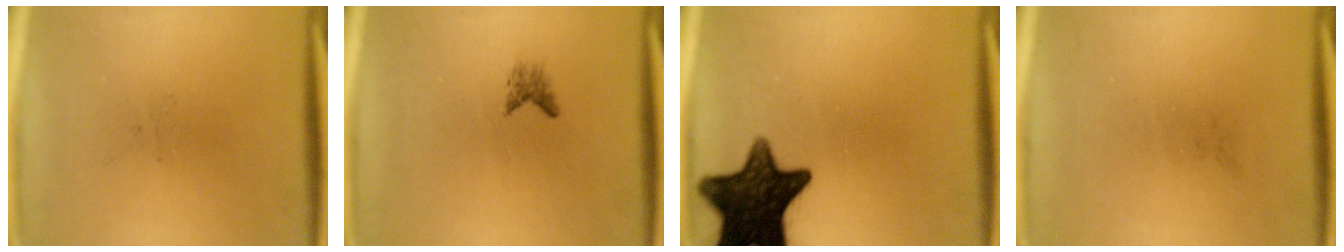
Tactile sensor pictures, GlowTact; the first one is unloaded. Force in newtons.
{"total": 1.1}
{"total": 15.0}
{"total": 0.0}